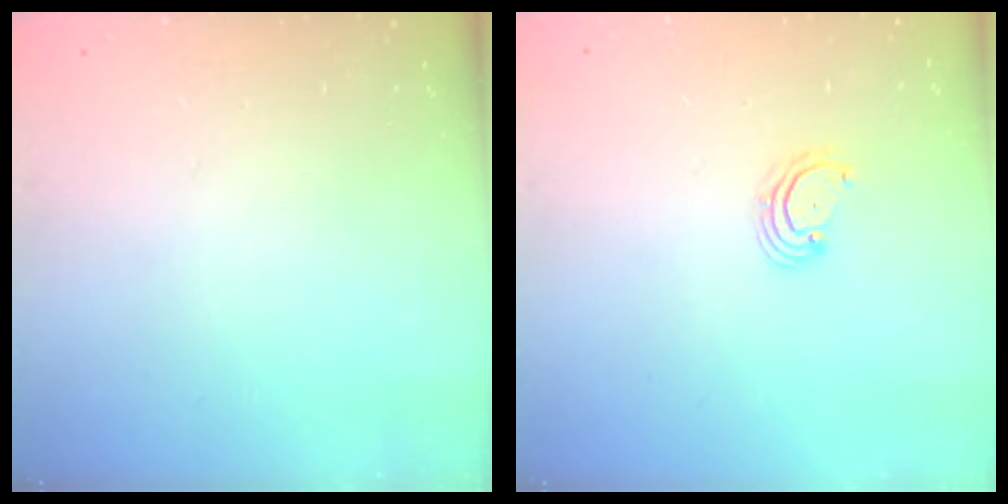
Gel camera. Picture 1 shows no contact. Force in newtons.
{"total": 3.2, "press": 3.2, "slide": 0.5}